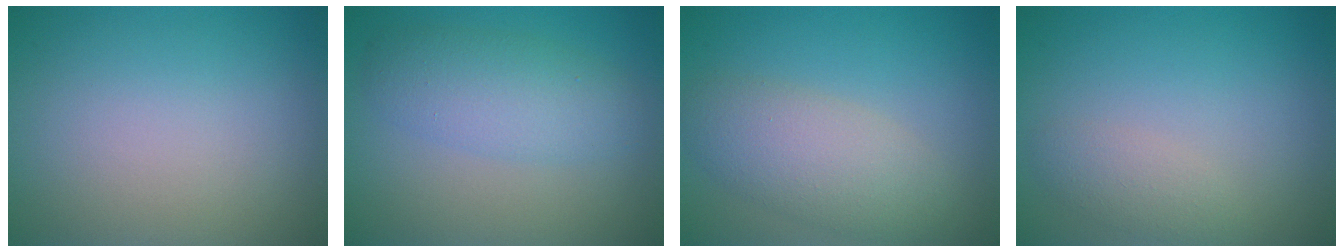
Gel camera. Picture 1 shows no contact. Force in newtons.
{"total": 4.1, "press": 4.1, "slide": 0.1}
{"total": 4.7, "press": 4.7, "slide": 0.3}
{"total": 1.7, "press": 1.7, "slide": 0.0}